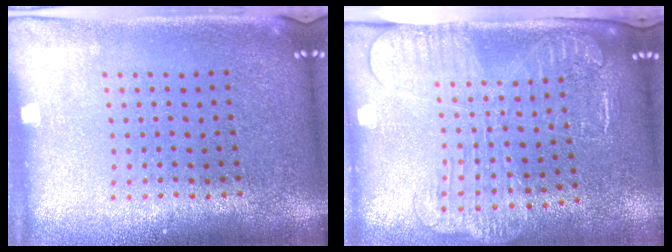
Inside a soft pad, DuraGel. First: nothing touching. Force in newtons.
{"total": 2.5, "press": 2.0, "slide": 1.4}